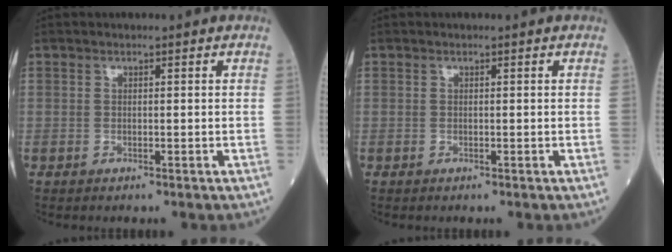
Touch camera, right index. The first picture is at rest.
{"total": 0.0}